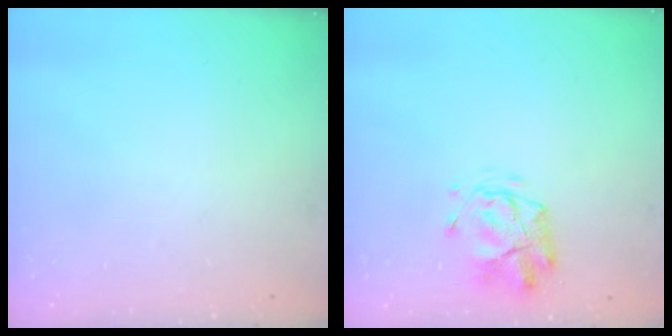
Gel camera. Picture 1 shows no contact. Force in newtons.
{"total": 2.8, "press": 2.5, "slide": 1.2}